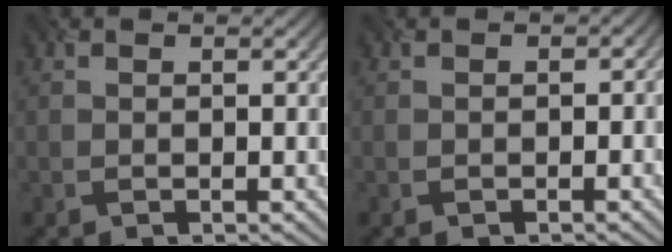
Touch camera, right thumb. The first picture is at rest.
{"total": 1.0, "force": [-0.6, 0.8, 0.2], "torque": [-0.007, 0.006, -0.004]}